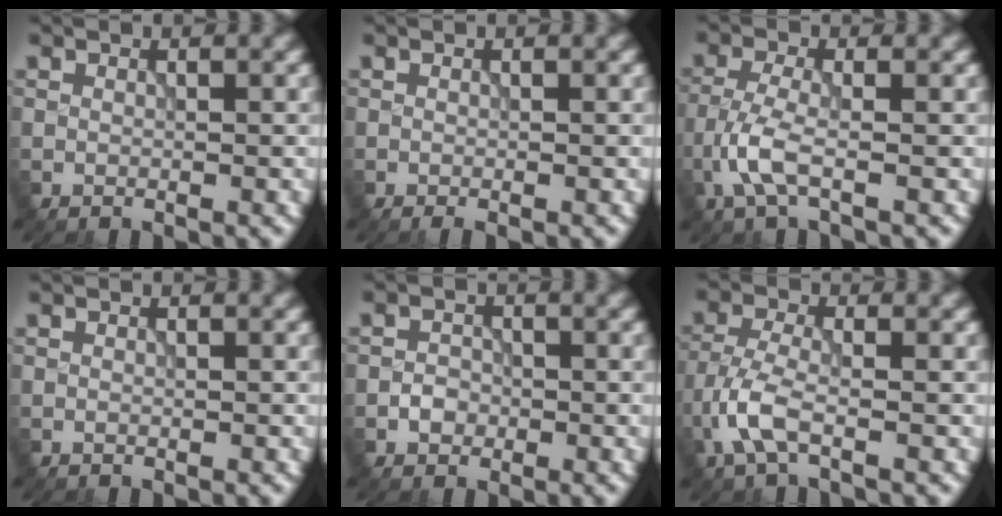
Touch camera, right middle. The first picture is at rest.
{"total": 0.6, "force": [-0.4, 0.1, 0.5], "torque": [-0.007, -0.005, -0.008]}
{"total": 3.4, "force": [-1.5, 1.0, 2.9], "torque": [-0.071, 0.002, -0.038]}
{"total": 0.0}
{"total": 1.5, "force": [-0.6, 1.2, 0.6], "torque": [-0.006, 0.001, -0.013]}
{"total": 3.9, "force": [-1.8, 1.4, 3.1], "torque": [-0.077, 0.001, -0.047]}